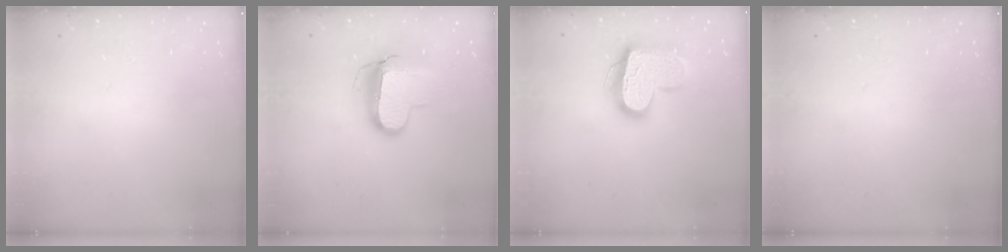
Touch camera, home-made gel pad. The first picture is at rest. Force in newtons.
{"total": 12.0, "press": 12.0, "slide": 0.7}
{"total": 17.5, "press": 17.4, "slide": 1.6}
{"total": 0.0}